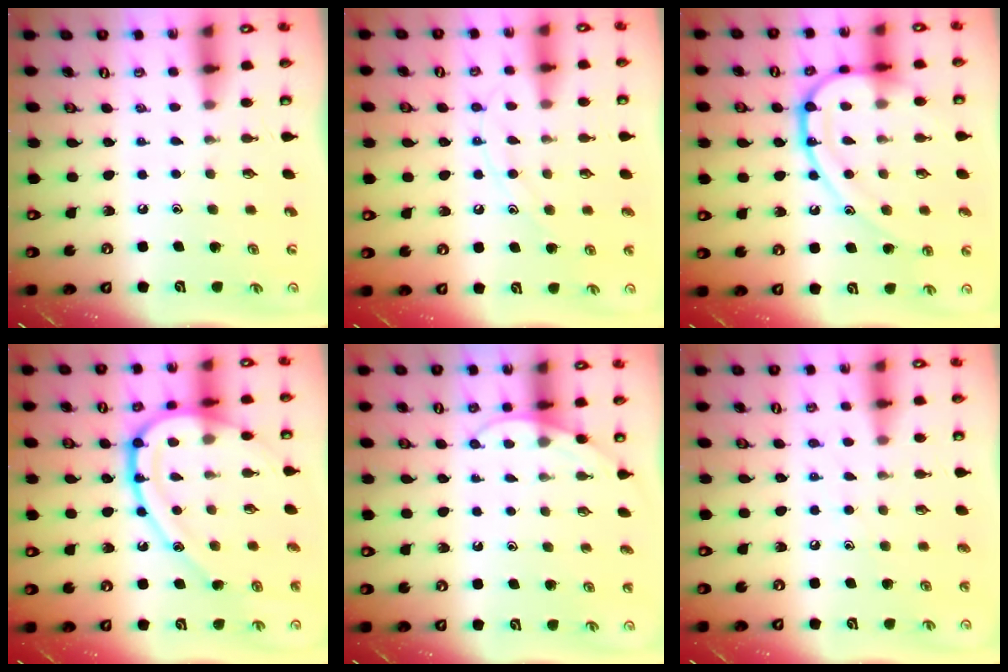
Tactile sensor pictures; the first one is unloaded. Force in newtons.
{"total": 9.6, "press": 9.6, "slide": 0.9}
{"total": 16.6, "press": 16.5, "slide": 1.4}
{"total": 18.7, "press": 18.7, "slide": 1.2}
{"total": 5.1, "press": 5.1, "slide": 0.2}
{"total": 6.1, "press": 6.1, "slide": 0.5}